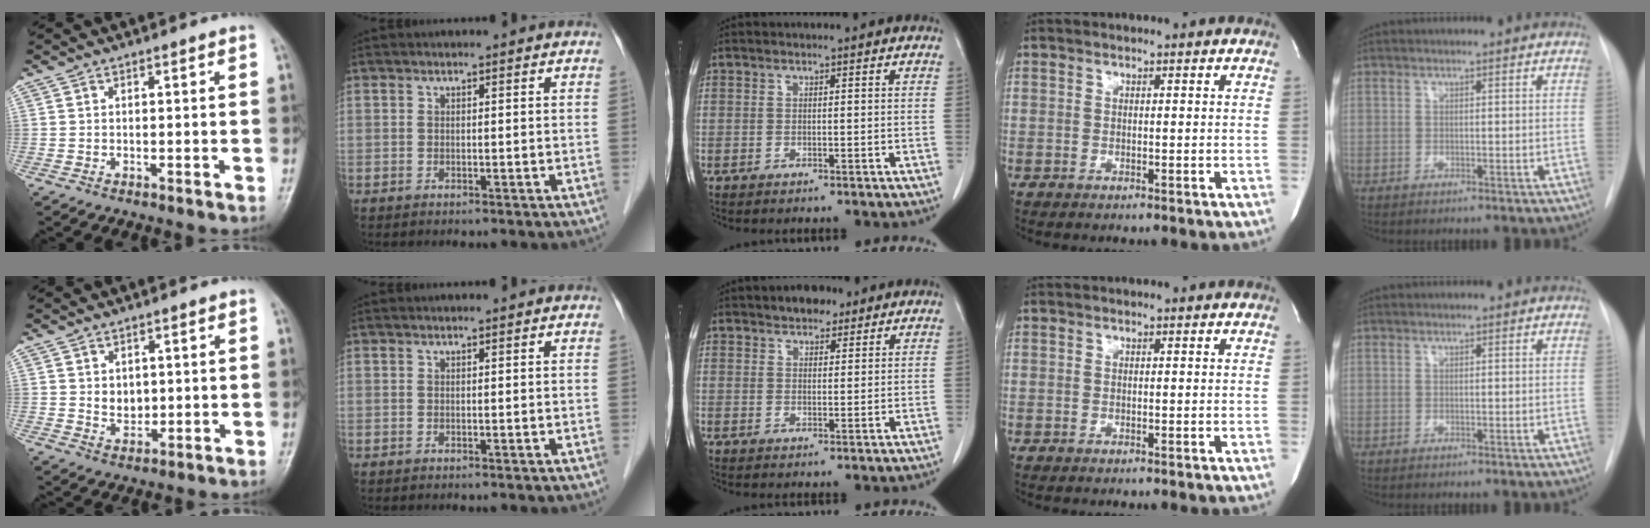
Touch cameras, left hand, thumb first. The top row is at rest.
{"thumb": {"total": 3.6, "force": [0.7, 2.9, 2.0], "torque": [-0.017, -0.009, 0.019]}, "middle": {"total": 3.7, "force": [2.8, 1.8, 1.6], "torque": [-0.026, 0.007, 0.045]}}